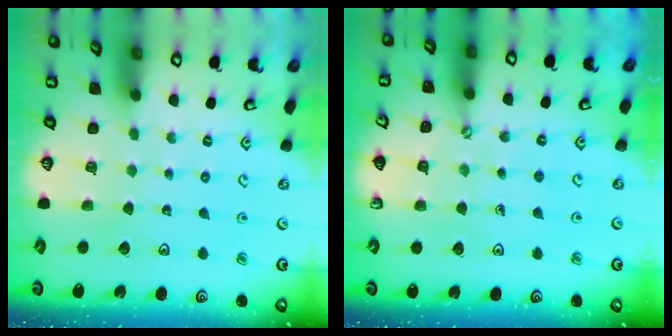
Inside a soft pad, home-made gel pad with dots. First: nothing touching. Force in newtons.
{"total": 1.9, "press": 1.9, "slide": 0.2}